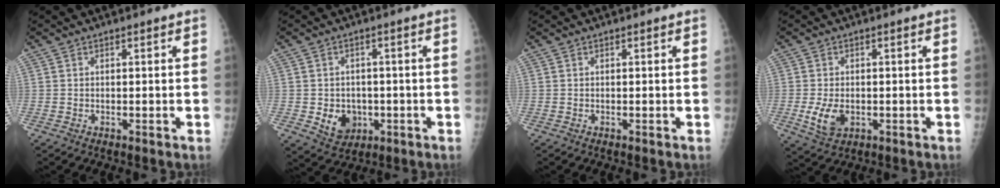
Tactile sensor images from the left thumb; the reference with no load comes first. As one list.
[{"total": 6.5, "force": [-1.3, 5.4, 3.2], "torque": [-0.024, 0.004, -0.009]}, {"total": 0.0}, {"total": 5.6, "force": [-1.2, 3.6, 4.1], "torque": [-0.077, -0.006, -0.014]}]